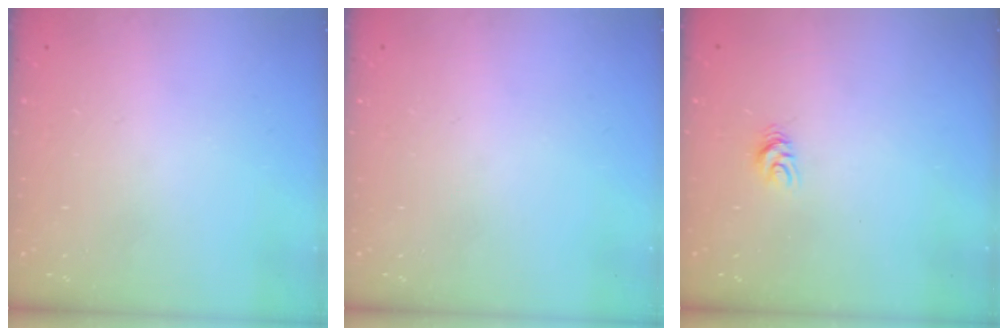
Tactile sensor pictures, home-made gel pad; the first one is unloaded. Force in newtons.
{"total": 0.0}
{"total": 4.6, "press": 4.6, "slide": 0.3}